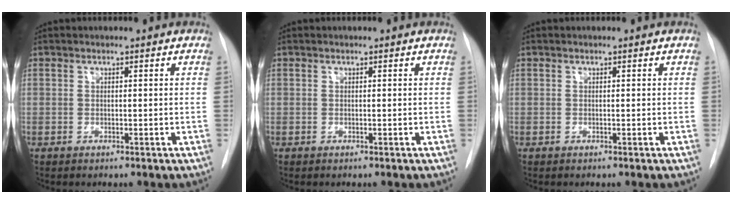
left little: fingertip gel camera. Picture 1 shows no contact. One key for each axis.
{"total": 0.0}
{"total": 0.0}